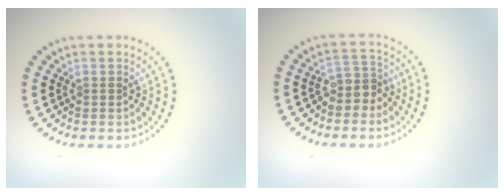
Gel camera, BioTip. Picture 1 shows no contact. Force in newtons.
{"total": 2.5, "press": 2.0, "slide": 1.5}